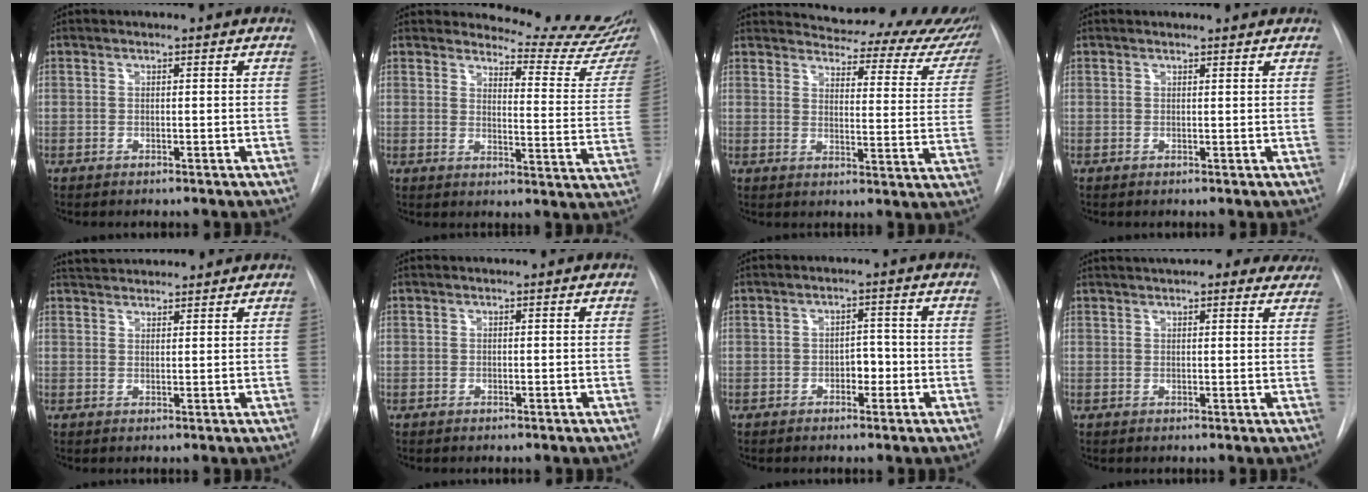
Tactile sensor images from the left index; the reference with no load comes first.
{"total": 13.7, "force": [13.5, -0.4, 1.9], "torque": [-0.018, -0.125, 0.142]}
{"total": 23.7, "force": [21.9, 6.4, 6.4], "torque": [-0.075, -0.087, 0.234]}
{"total": 2.6, "force": [2.5, 0.4, 0.3], "torque": [-0.009, 0.009, 0.024]}
{"total": 6.2, "force": [5.9, 1.0, 1.5], "torque": [-0.029, 0.033, 0.089]}
{"total": 0.0}
{"total": 2.7, "force": [-1.5, 1.5, 1.7], "torque": [-0.019, 0.002, -0.025]}
{"total": 16.8, "force": [14.8, 4.5, 6.5], "torque": [-0.093, 0.026, 0.180]}